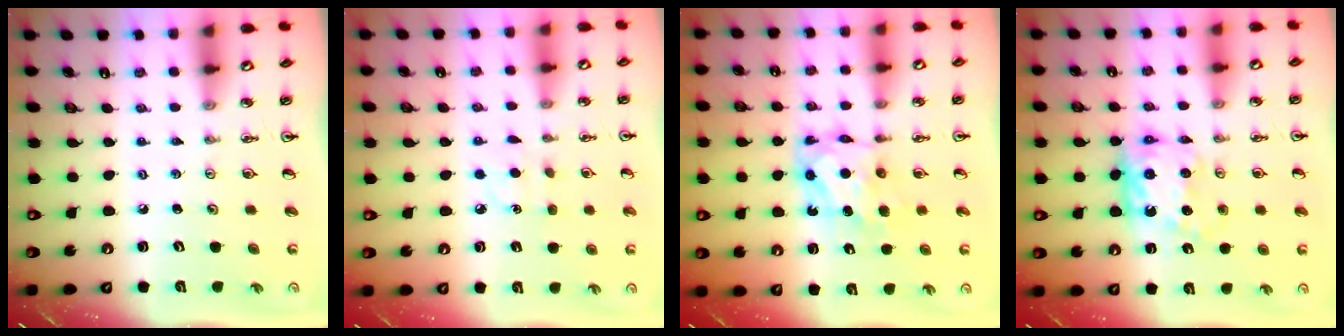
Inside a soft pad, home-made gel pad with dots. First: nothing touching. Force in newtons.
{"total": 5.1, "press": 5.0, "slide": 0.6}
{"total": 7.1, "press": 7.1, "slide": 0.4}
{"total": 11.0, "press": 11.0, "slide": 0.5}